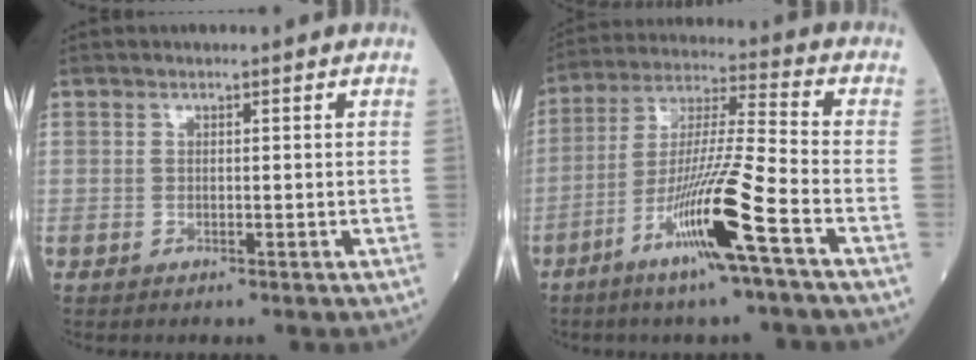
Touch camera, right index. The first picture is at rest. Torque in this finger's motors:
{"motor_torque": [1.78, -0.36, 1.00, 0.21]}